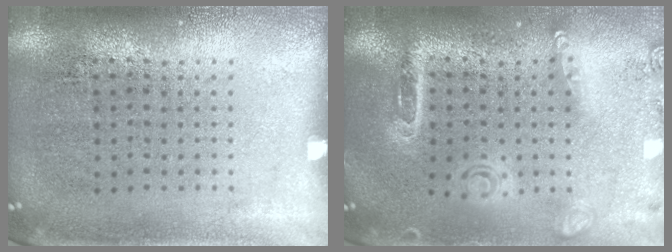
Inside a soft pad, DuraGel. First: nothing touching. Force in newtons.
{"total": 1.6, "press": 1.5, "slide": 0.6}